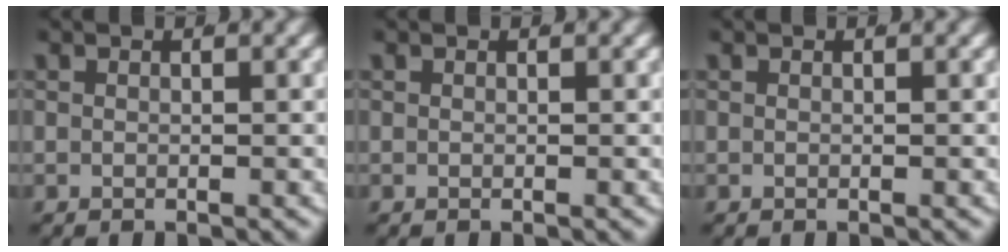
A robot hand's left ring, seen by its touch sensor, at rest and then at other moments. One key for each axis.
{"total": 0.0}
{"total": 0.0}